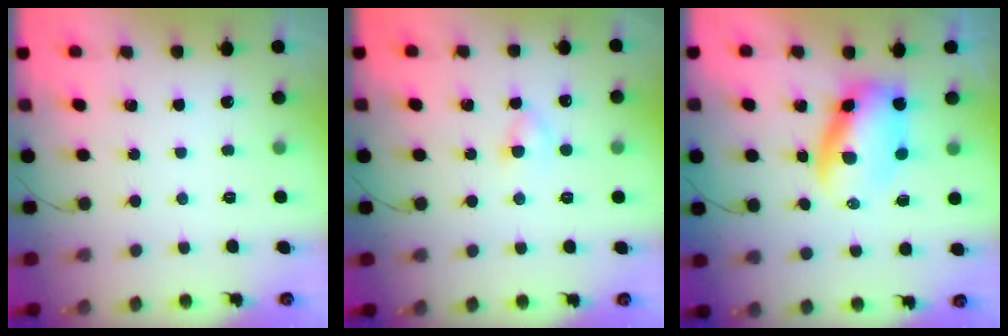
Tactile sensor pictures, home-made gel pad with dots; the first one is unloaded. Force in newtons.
{"total": 2.1, "press": 1.9, "slide": 0.9}
{"total": 6.0, "press": 5.7, "slide": 1.8}